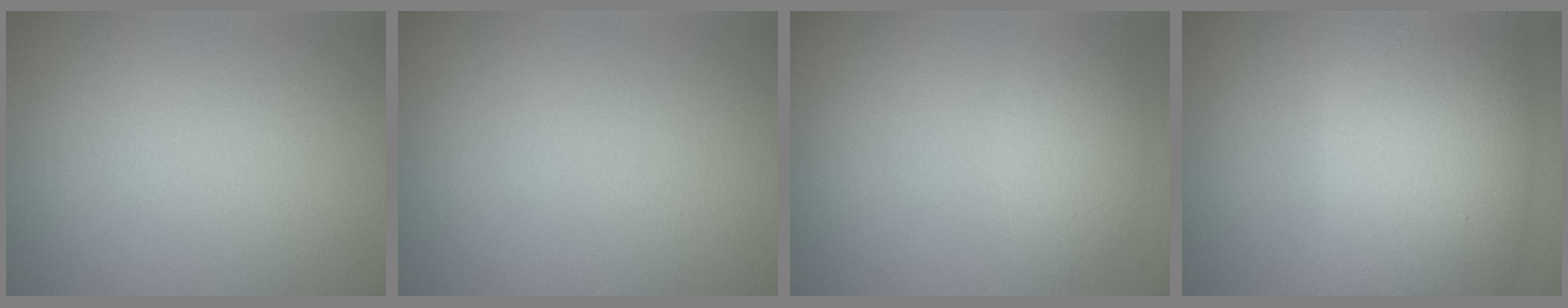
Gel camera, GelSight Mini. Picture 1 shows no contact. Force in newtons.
{"total": 0.0}
{"total": 2.9, "press": 2.9, "slide": 0.1}
{"total": 11.5, "press": 11.5, "slide": 0.5}